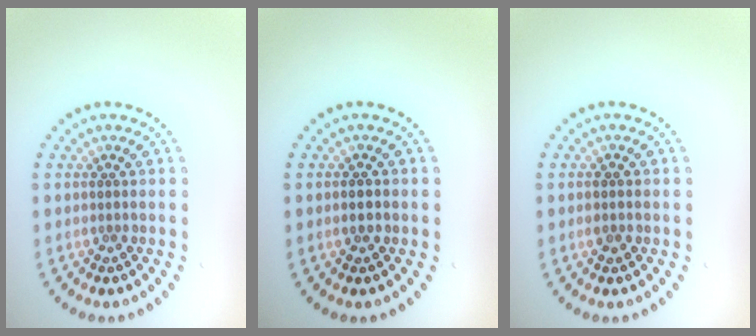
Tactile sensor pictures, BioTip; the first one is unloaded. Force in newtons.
{"total": 1.0, "press": 0.9, "slide": 0.1}
{"total": 1.0, "press": 1.0, "slide": 0.3}